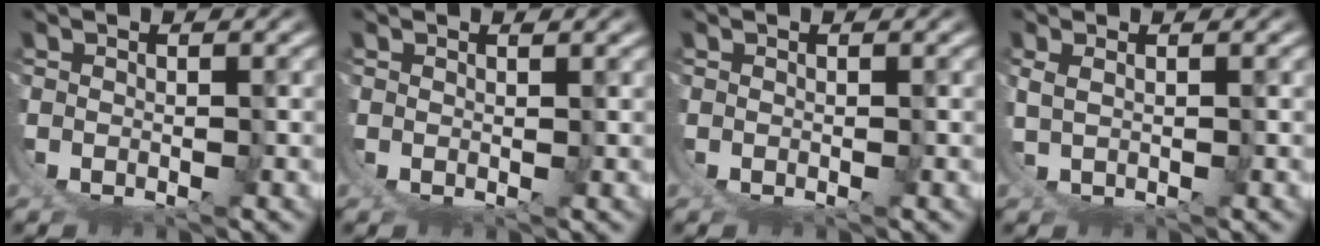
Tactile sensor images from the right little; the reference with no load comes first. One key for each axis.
{"total": 1.1, "fx": 0.9, "fy": -0.5, "fz": 0.2, "tx": 0.001, "ty": 0.002, "tz": 0.016}
{"total": 0.0}
{"total": 1.6, "fx": 1.0, "fy": -1.0, "fz": 0.8, "tx": -0.018, "ty": 0.001, "tz": 0.029}